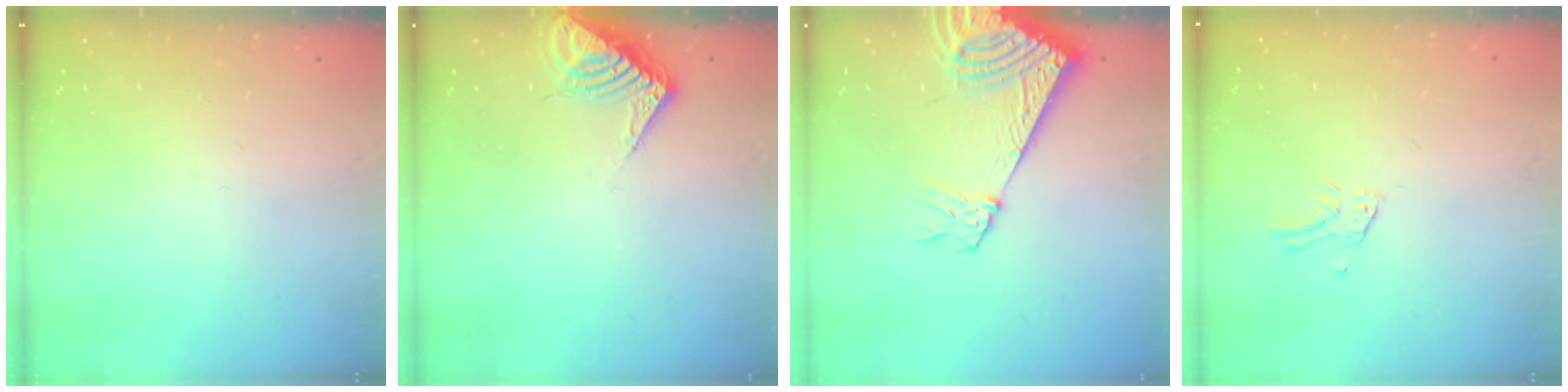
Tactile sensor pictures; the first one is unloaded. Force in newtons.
{"total": 7.6, "press": 7.5, "slide": 0.8}
{"total": 11.8, "press": 11.6, "slide": 1.9}
{"total": 2.8, "press": 2.8, "slide": 0.1}